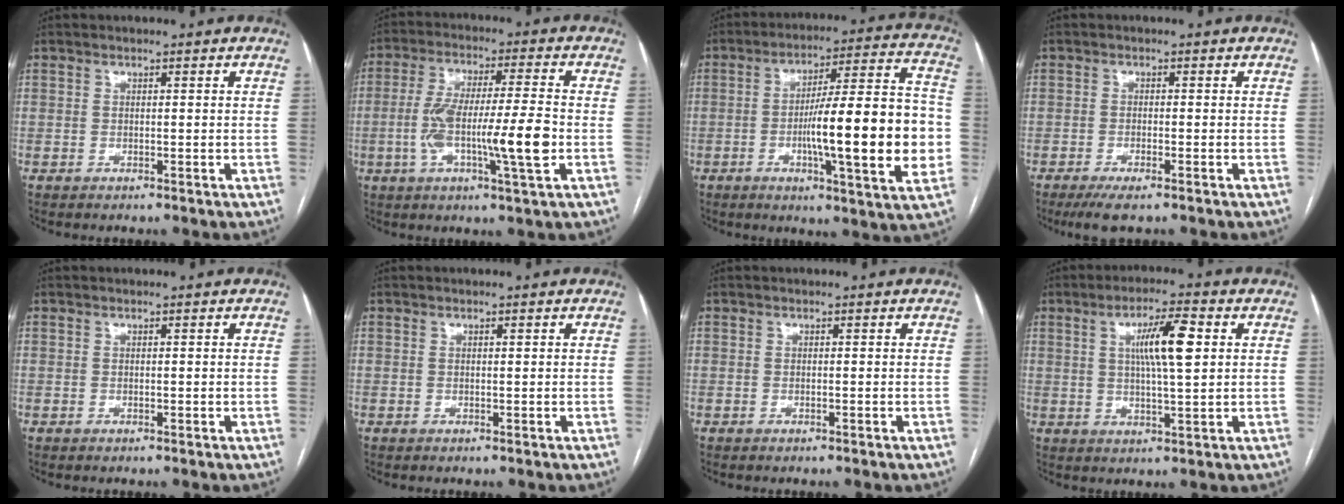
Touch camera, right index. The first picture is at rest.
{"total": 12.9, "force": [-2.7, 0.8, 12.6], "torque": [-0.232, 0.003, -0.050]}
{"total": 20.2, "force": [-3.3, 2.0, 19.8], "torque": [-0.267, 0.016, -0.046]}
{"total": 4.1, "force": [-2.7, 0.6, 3.0], "torque": [-0.055, -0.010, -0.047]}
{"total": 0.0}
{"total": 0.0}
{"total": 0.0}
{"total": 8.3, "force": [2.1, 0.8, 8.0], "torque": [-0.141, 0.007, 0.036]}